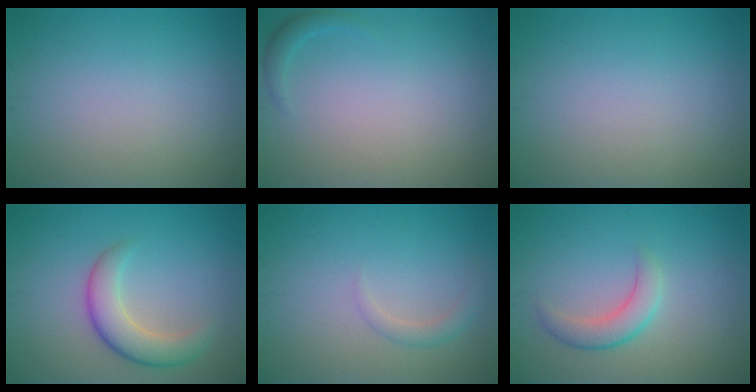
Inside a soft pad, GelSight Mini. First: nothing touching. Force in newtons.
{"total": 1.0, "press": 1.0, "slide": 0.1}
{"total": 0.0}
{"total": 4.2, "press": 4.2, "slide": 0.3}
{"total": 1.3, "press": 1.3, "slide": 0.1}
{"total": 2.7, "press": 2.7, "slide": 0.1}